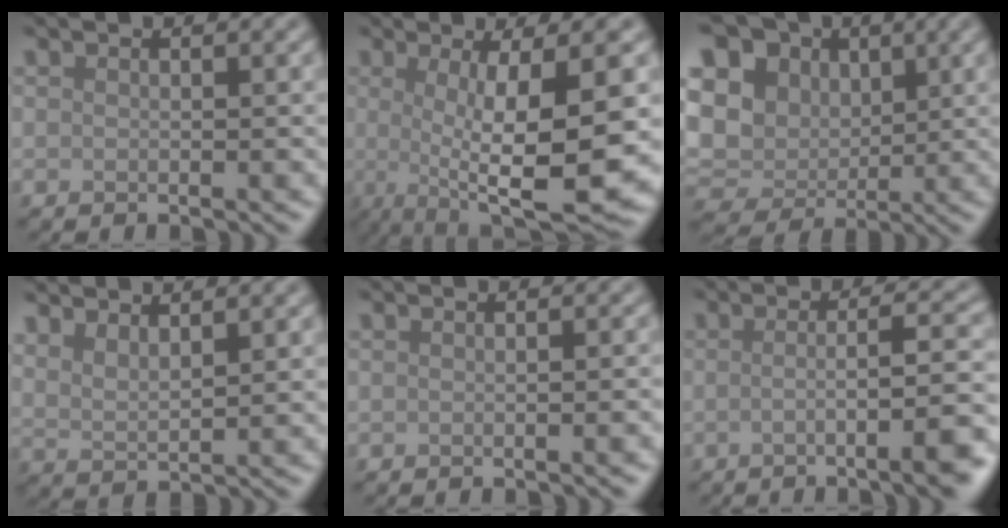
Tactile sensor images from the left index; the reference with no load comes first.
{"total": 12.0, "force": [-0.9, 2.8, 11.6], "torque": [-0.159, -0.010, -0.011]}
{"total": 13.0, "force": [3.0, 10.6, 7.0], "torque": [-0.164, 0.026, 0.043]}
{"total": 2.7, "force": [2.3, 0.6, 1.1], "torque": [-0.018, -0.002, 0.047]}
{"total": 1.1, "force": [-0.3, 0.3, 1.0], "torque": [-0.007, 0.003, -0.005]}
{"total": 8.3, "force": [-2.3, 2.0, 7.8], "torque": [-0.083, 0.002, -0.035]}